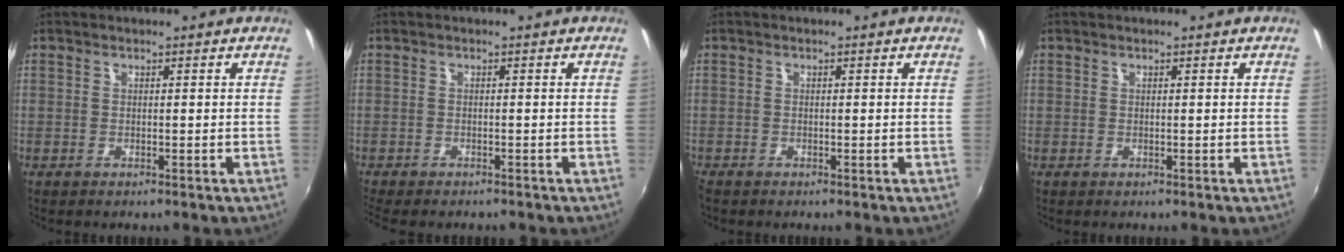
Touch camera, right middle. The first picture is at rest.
{"total": 4.9, "force": [-4.2, 1.2, 2.2], "torque": [-0.053, -0.025, -0.069]}
{"total": 0.8, "force": [-0.8, 0.3, 0.1], "torque": [-0.004, -0.005, -0.019]}
{"total": 0.0}